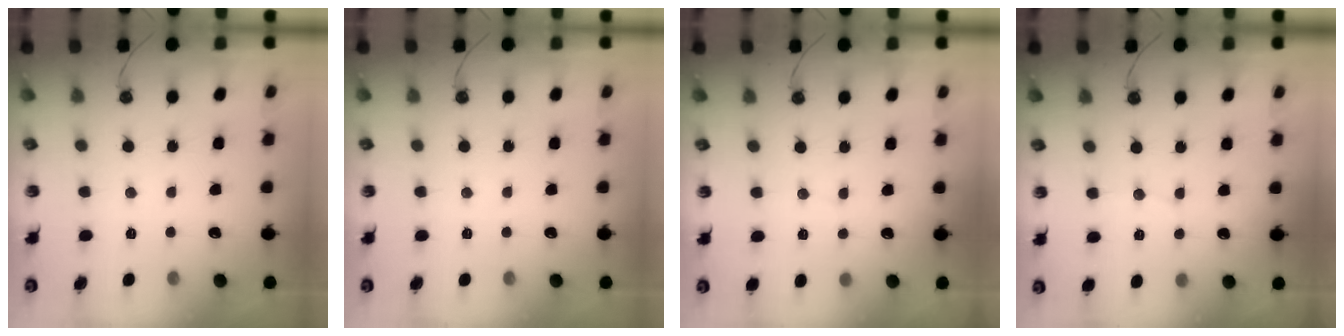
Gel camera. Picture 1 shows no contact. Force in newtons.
{"total": 0.0}
{"total": 2.9, "press": 2.9, "slide": 0.3}
{"total": 3.2, "press": 3.2, "slide": 0.1}